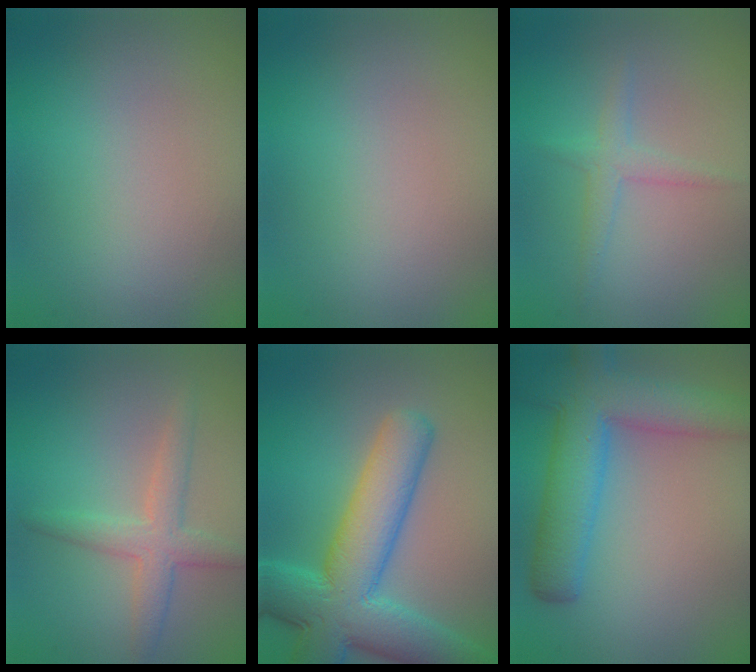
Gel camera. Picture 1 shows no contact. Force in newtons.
{"total": 0.0}
{"total": 1.7, "press": 1.7, "slide": 0.0}
{"total": 3.1, "press": 3.1, "slide": 0.1}
{"total": 10.0, "press": 10.0, "slide": 0.8}
{"total": 7.6, "press": 7.6, "slide": 0.4}